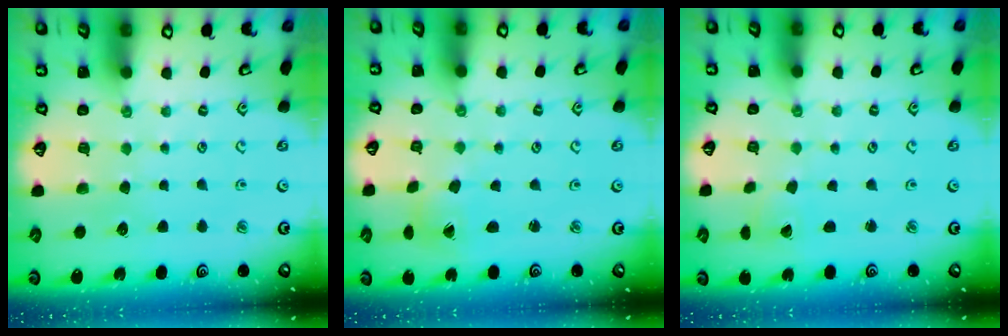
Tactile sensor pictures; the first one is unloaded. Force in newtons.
{"total": 0.6, "press": 0.6, "slide": 0.2}
{"total": 2.1, "press": 2.1, "slide": 0.1}